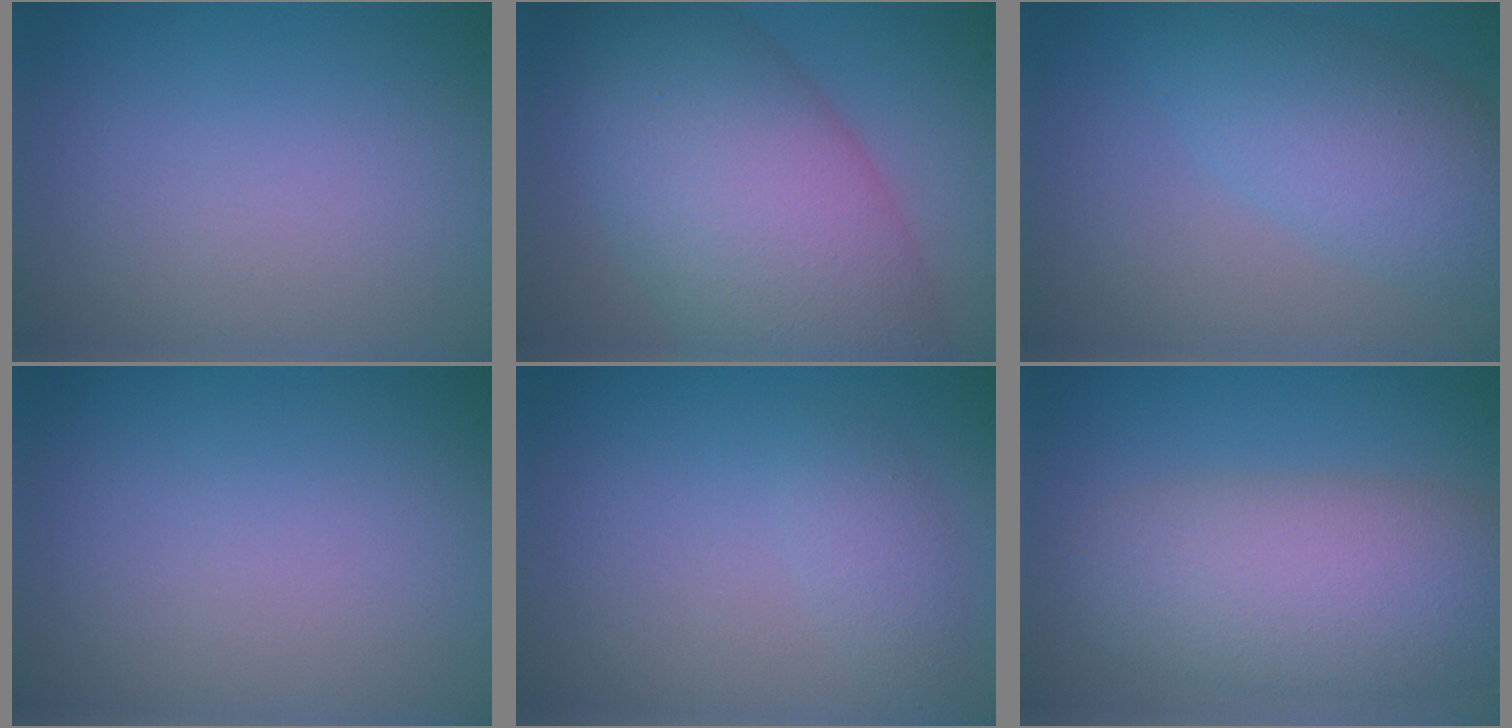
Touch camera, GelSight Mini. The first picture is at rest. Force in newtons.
{"total": 12.0, "press": 12.0, "slide": 0.3}
{"total": 5.2, "press": 5.2, "slide": 0.1}
{"total": 0.0}
{"total": 1.6, "press": 1.6, "slide": 0.0}
{"total": 8.0, "press": 8.0, "slide": 0.5}